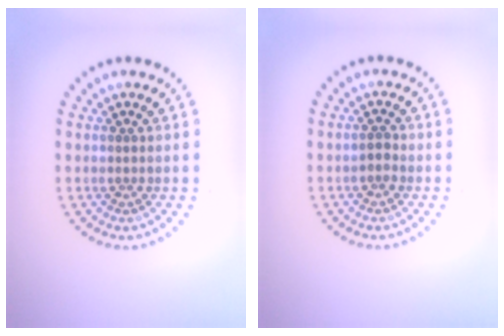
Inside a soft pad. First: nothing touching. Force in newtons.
{"total": 1.0, "press": 1.0, "slide": 0.2}